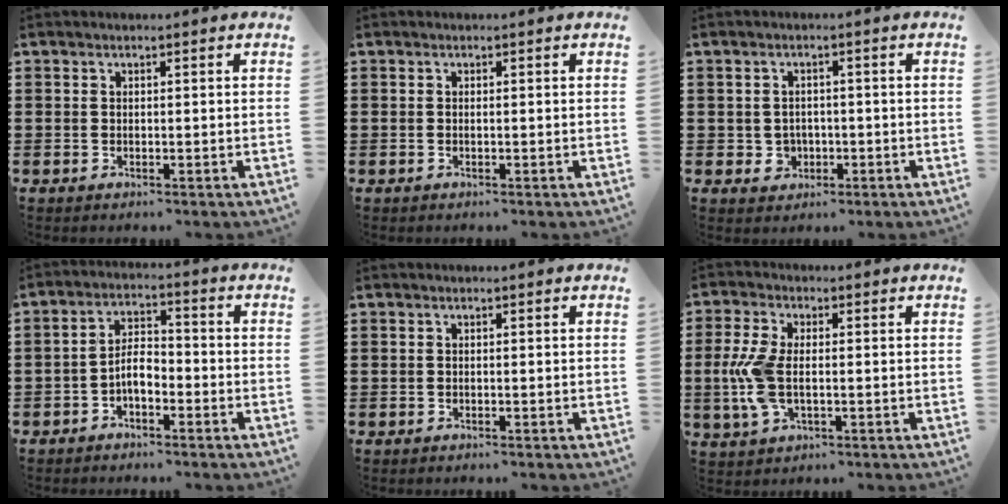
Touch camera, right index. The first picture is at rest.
{"total": 0.0}
{"total": 2.3, "force": [-0.5, 2.2, 0.6], "torque": [-0.022, 0.006, -0.014]}
{"total": 4.1, "force": [-1.9, 1.9, 3.1], "torque": [-0.070, 0.005, -0.041]}
{"total": 0.0}
{"total": 7.2, "force": [-0.5, 3.4, 6.3], "torque": [-0.157, -0.008, -0.017]}